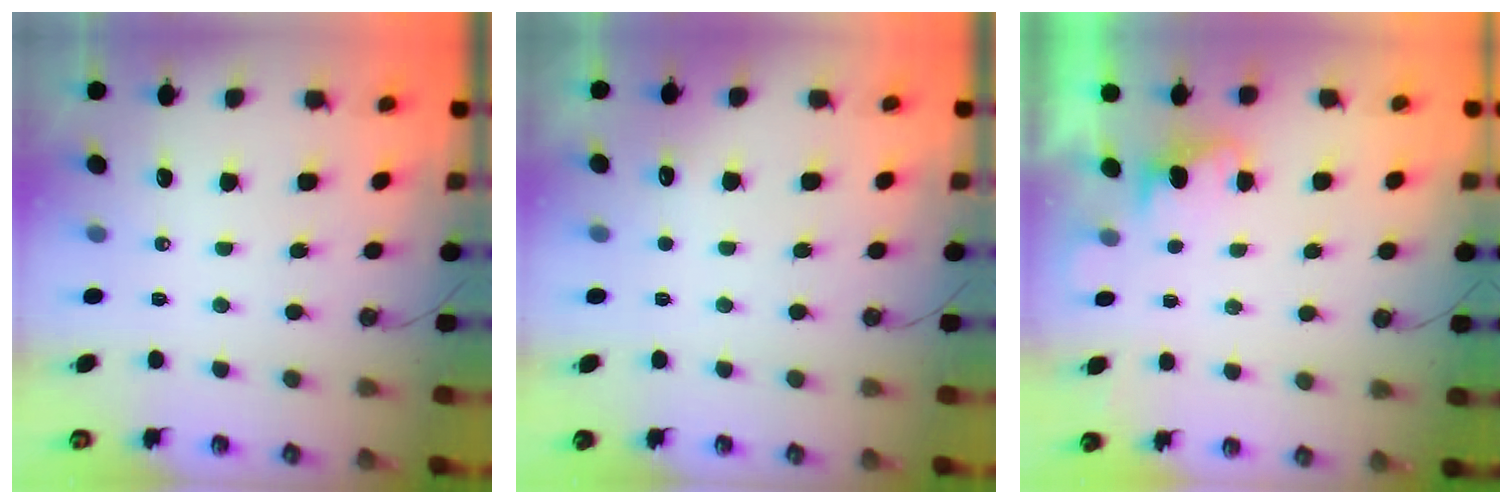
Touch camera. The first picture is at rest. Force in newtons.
{"total": 1.5, "press": 1.2, "slide": 0.9}
{"total": 1.4, "press": 1.1, "slide": 0.8}